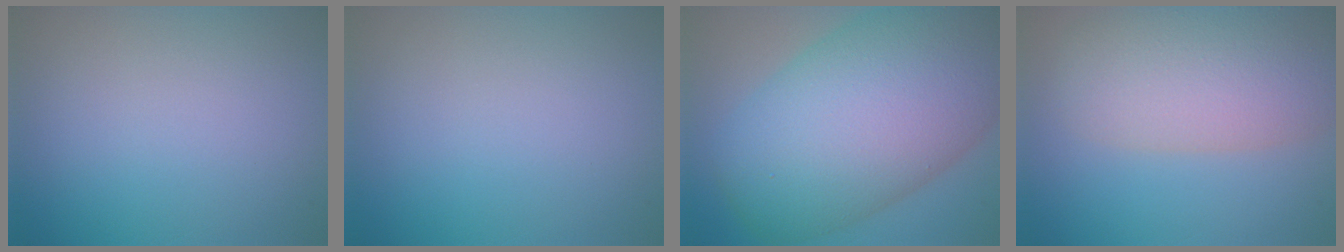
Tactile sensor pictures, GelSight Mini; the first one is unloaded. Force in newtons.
{"total": 0.0}
{"total": 14.5, "press": 14.5, "slide": 0.7}
{"total": 7.6, "press": 7.6, "slide": 0.4}